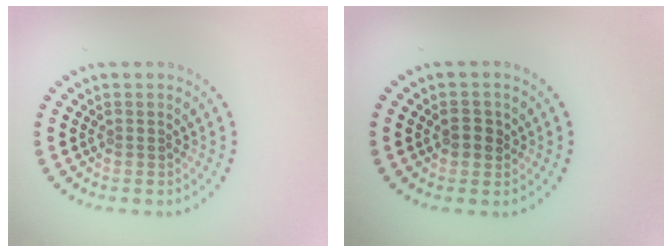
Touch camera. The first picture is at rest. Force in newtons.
{"total": 1.9, "press": 1.8, "slide": 0.4}